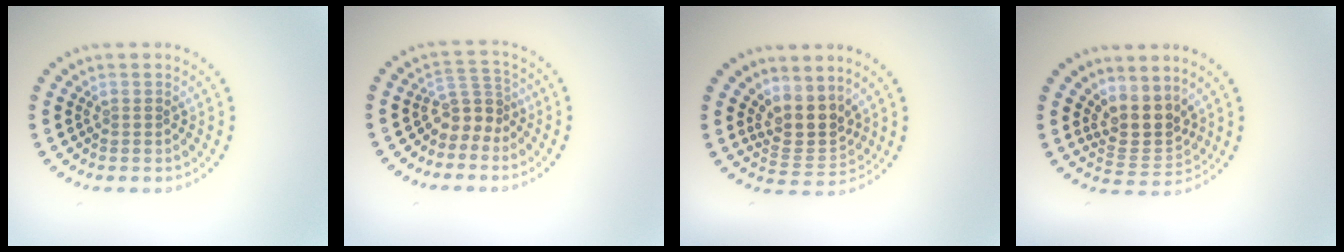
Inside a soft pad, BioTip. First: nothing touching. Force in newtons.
{"total": 2.9, "press": 2.1, "slide": 2.1}
{"total": 3.5, "press": 2.7, "slide": 2.3}
{"total": 3.5, "press": 2.7, "slide": 2.3}